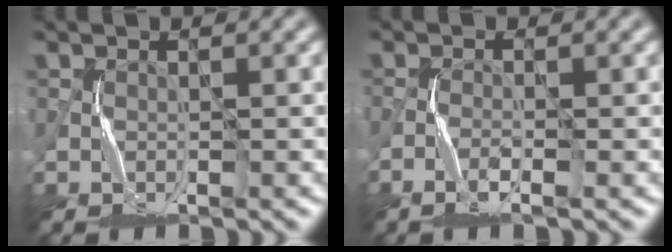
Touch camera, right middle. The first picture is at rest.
{"total": 1.5, "force": [-0.9, 0.0, 1.3], "torque": [-0.028, -0.001, -0.021]}